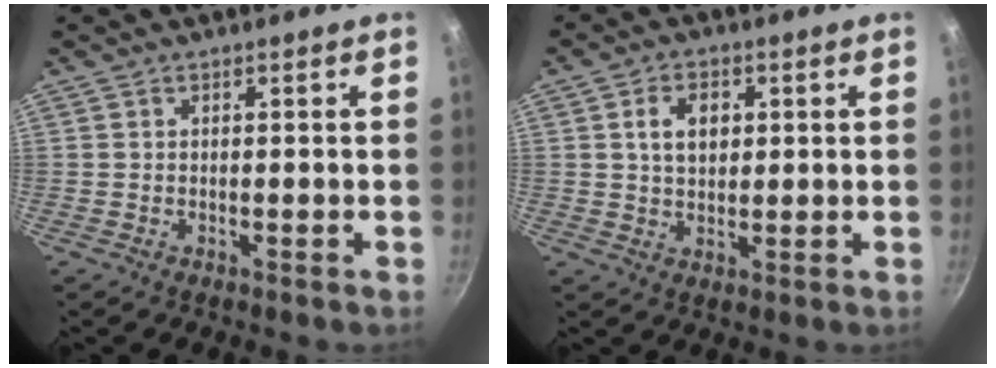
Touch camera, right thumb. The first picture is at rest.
{"total": 6.1, "force": [1.5, 4.3, 4.1], "torque": [-0.052, 0.000, 0.026]}